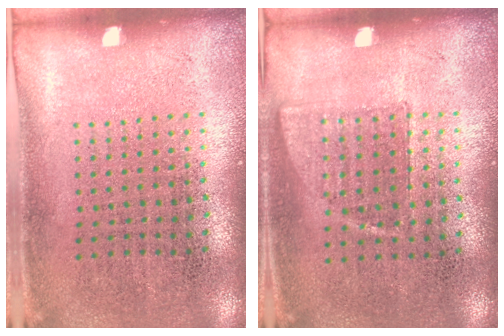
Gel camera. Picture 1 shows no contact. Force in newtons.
{"total": 0.7, "press": 0.6, "slide": 0.3}